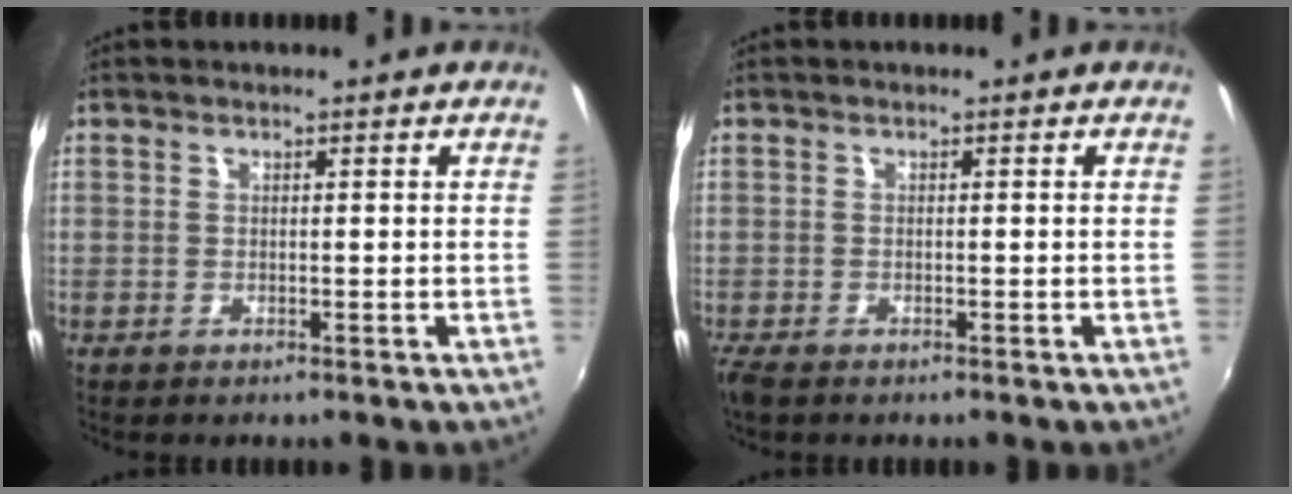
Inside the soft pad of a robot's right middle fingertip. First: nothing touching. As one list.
[{"total": 2.9, "force": [-2.4, 0.9, 1.5], "torque": [-0.036, -0.016, -0.046]}]